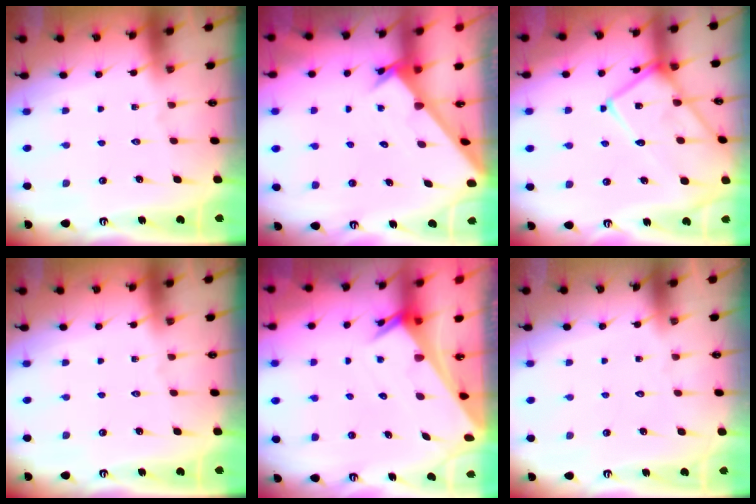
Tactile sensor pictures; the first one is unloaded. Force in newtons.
{"total": 2.3, "press": 2.3, "slide": 0.2}
{"total": 16.6, "press": 16.6, "slide": 1.1}
{"total": 0.0}
{"total": 2.9, "press": 2.9, "slide": 0.2}
{"total": 1.7, "press": 1.7, "slide": 0.1}